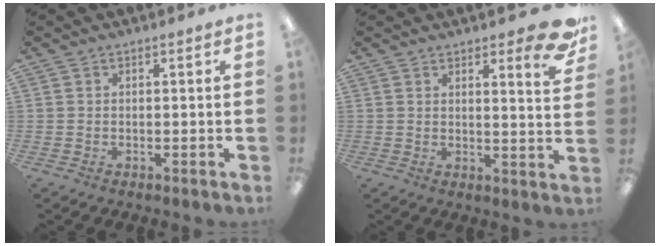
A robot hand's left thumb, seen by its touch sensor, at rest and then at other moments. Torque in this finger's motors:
{"motor_torque": [0.29, 0.38, -0.15, -0.04, 0.05]}